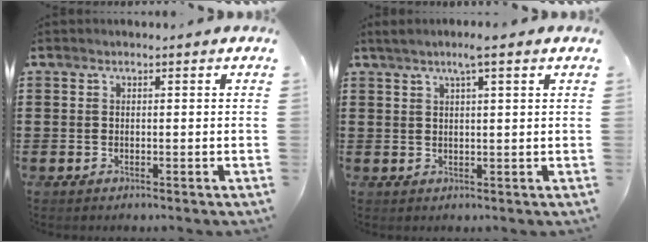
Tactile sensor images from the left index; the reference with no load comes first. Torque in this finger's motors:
{"motor_torque": [2.14, 0.00, 0.22, 0.13]}